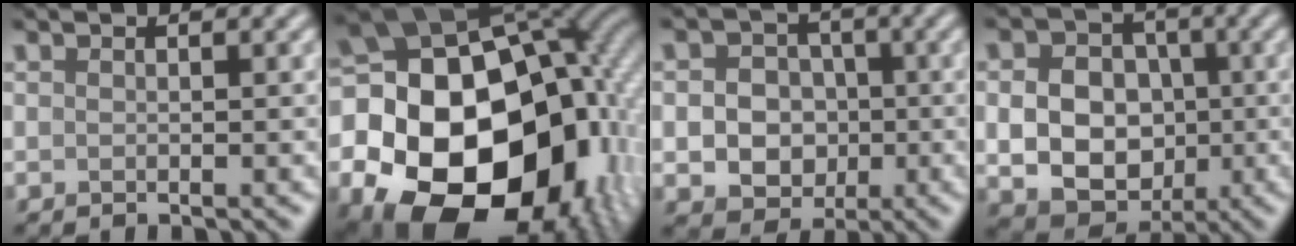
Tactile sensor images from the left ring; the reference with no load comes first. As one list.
[{"total": 25.1, "force": [-6.3, 19.3, 14.8], "torque": [-0.262, -0.039, -0.128]}, {"total": 5.7, "force": [-0.7, 4.9, 2.9], "torque": [-0.027, 0.000, -0.022]}, {"total": 8.8, "force": [-0.6, 7.4, 4.7], "torque": [-0.068, -0.003, -0.019]}]